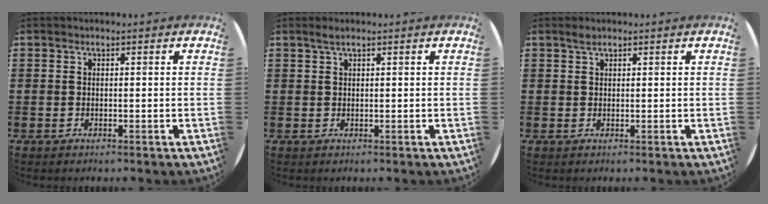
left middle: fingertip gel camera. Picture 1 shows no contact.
{"total": 1.1, "force": [0.7, 0.1, 0.8], "torque": [-0.015, 0.003, 0.013]}
{"total": 1.0, "force": [0.8, 0.4, 0.5], "torque": [-0.011, 0.004, 0.015]}